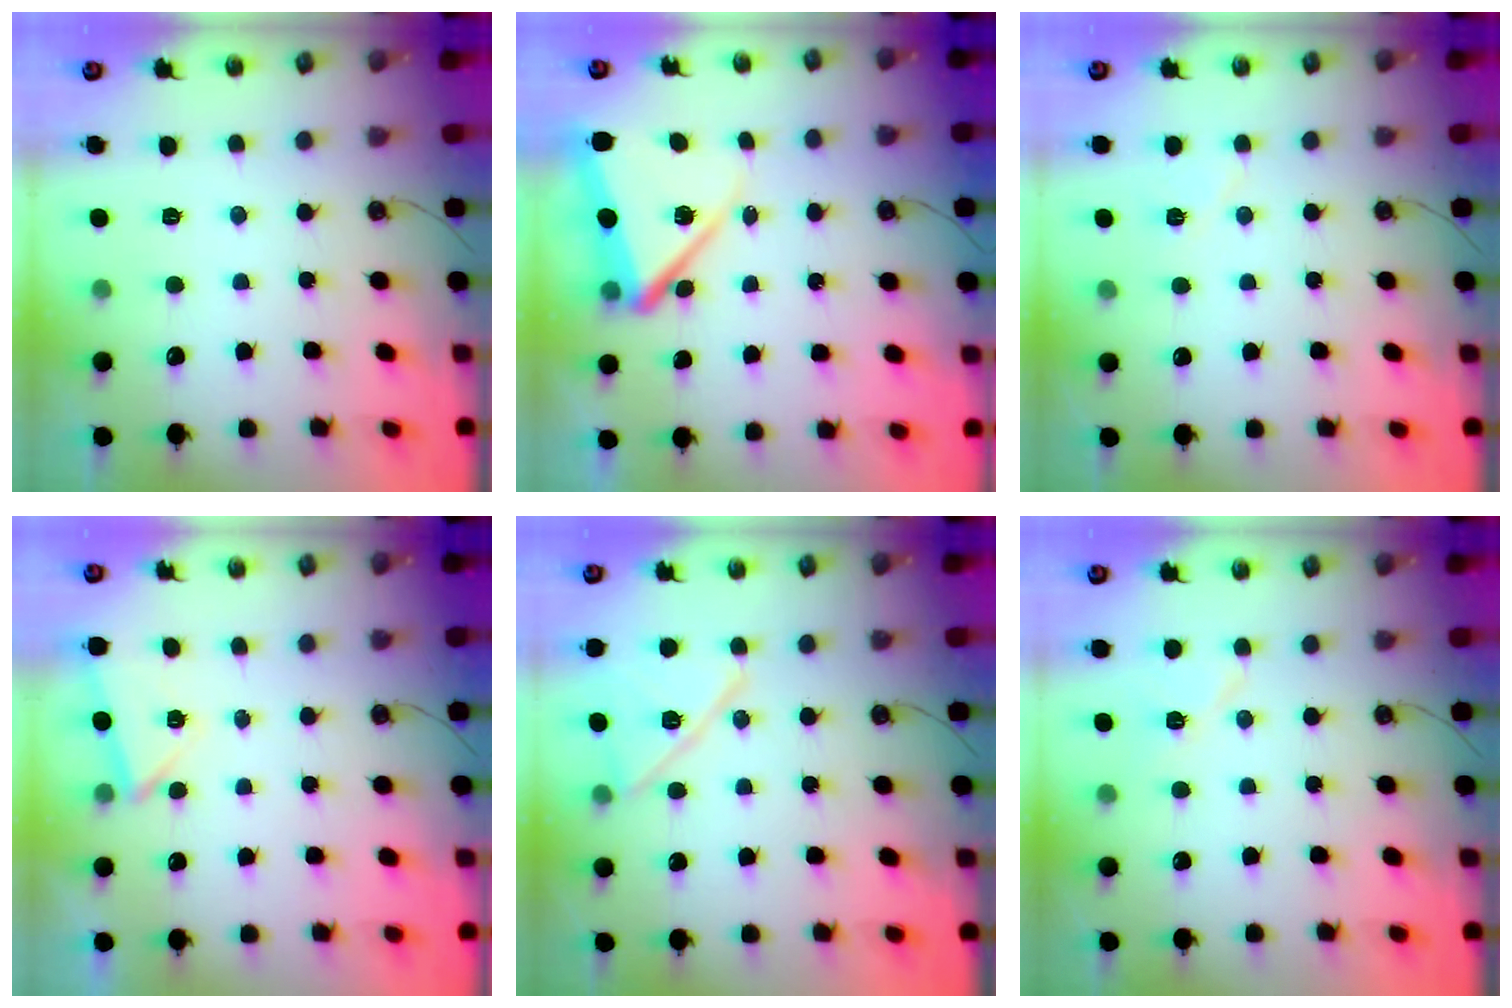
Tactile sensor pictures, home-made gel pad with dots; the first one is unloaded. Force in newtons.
{"total": 9.9, "press": 9.7, "slide": 1.7}
{"total": 5.3, "press": 4.8, "slide": 2.1}
{"total": 4.9, "press": 4.2, "slide": 2.4}
{"total": 13.6, "press": 13.6, "slide": 0.2}
{"total": 7.2, "press": 7.0, "slide": 1.8}